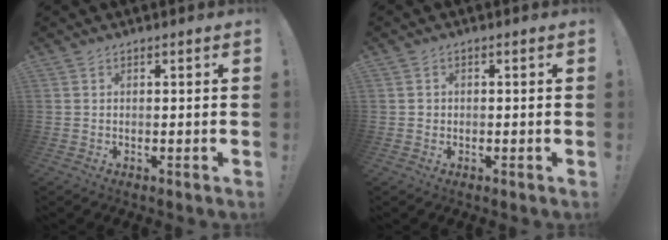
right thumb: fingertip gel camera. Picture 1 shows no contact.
{"total": 1.3, "force": [-0.2, 1.3, 0.1], "torque": [-0.001, 0.006, -0.004]}